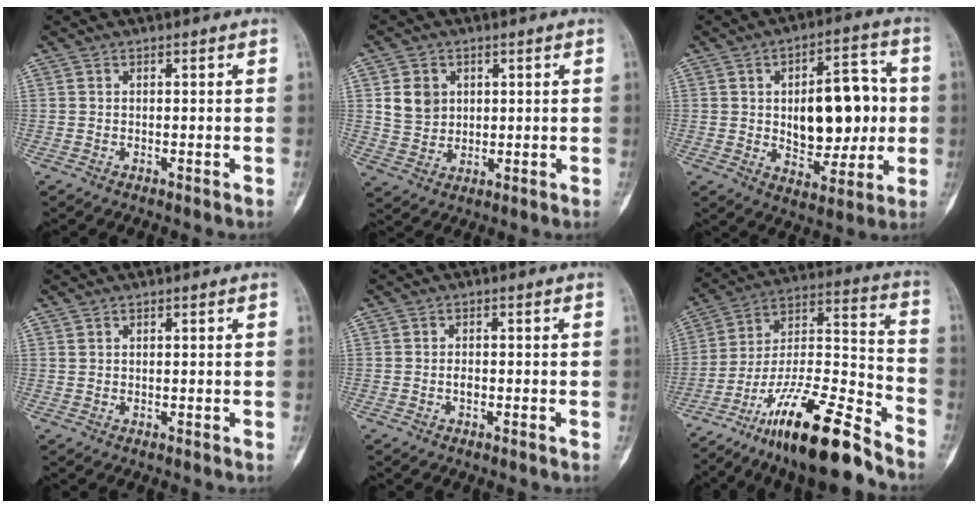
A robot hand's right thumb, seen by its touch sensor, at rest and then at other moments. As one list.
[{"total": 6.2, "force": [1.8, 5.2, 2.8], "torque": [-0.029, -0.011, 0.041]}, {"total": 16.9, "force": [0.7, 9.3, 14.0], "torque": [-0.155, 0.011, 0.015]}, {"total": 0.5, "force": [0.5, 0.1, 0.2], "torque": [-0.004, -0.004, 0.011]}, {"total": 1.2, "force": [-0.4, 0.6, 1.0], "torque": [-0.017, 0.002, -0.010]}, {"total": 22.1, "force": [-16.3, 4.1, 14.3], "torque": [-0.264, 0.082, -0.289]}]